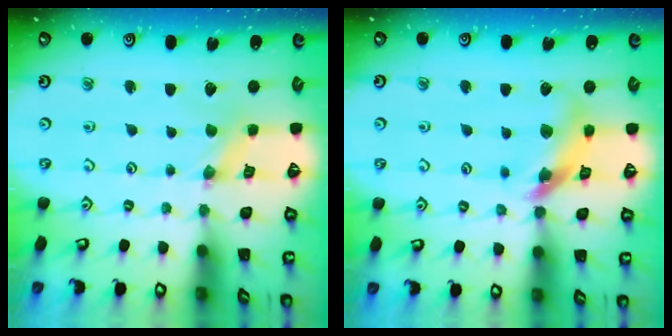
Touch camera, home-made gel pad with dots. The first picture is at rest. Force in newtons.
{"total": 13.0, "press": 12.9, "slide": 1.6}